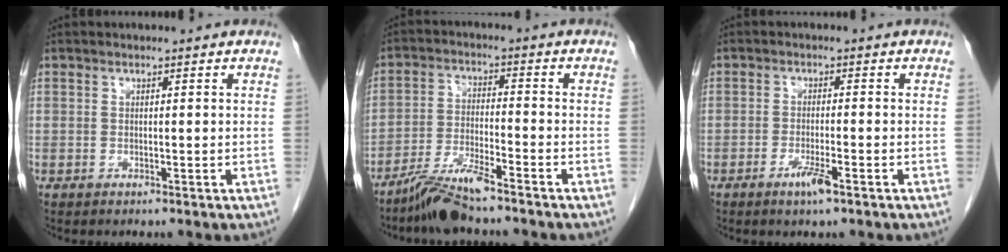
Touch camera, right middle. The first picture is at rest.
{"total": 6.9, "force": [-5.8, 0.2, 3.8], "torque": [-0.078, -0.021, -0.112]}
{"total": 3.3, "force": [-2.0, 0.1, 2.6], "torque": [-0.051, -0.006, -0.036]}